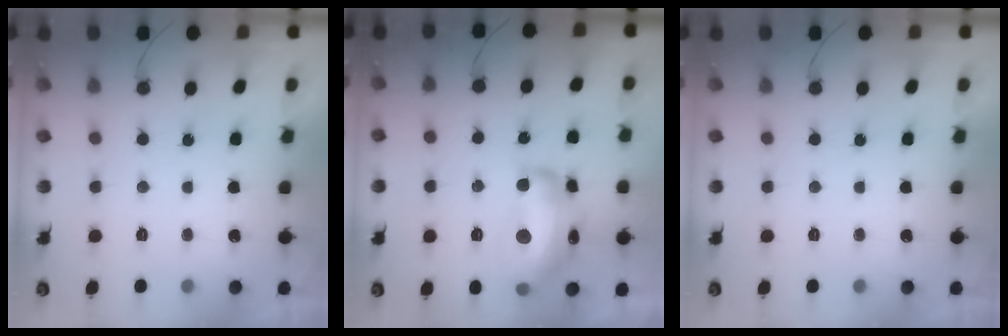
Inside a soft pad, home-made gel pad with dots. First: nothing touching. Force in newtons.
{"total": 17.1, "press": 17.1, "slide": 0.9}
{"total": 0.0}